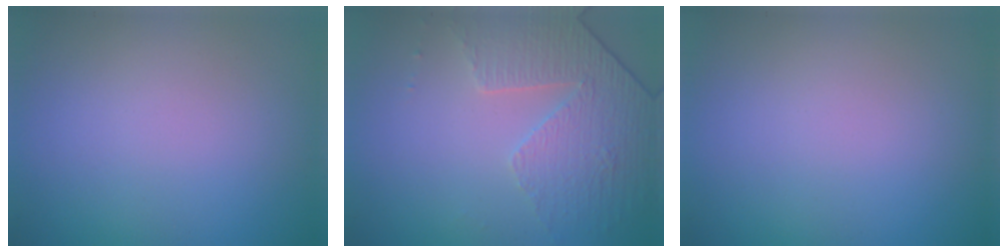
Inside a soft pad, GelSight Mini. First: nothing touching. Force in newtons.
{"total": 4.7, "press": 3.4, "slide": 3.2}
{"total": 0.0}